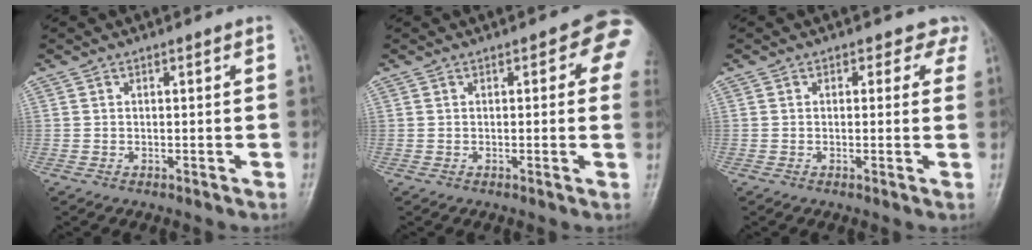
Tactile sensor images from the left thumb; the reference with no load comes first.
{"total": 6.1, "force": [1.8, 2.9, 5.0], "torque": [-0.020, 0.001, 0.008]}
{"total": 3.3, "force": [2.2, 2.4, 0.4], "torque": [0.029, -0.008, 0.003]}